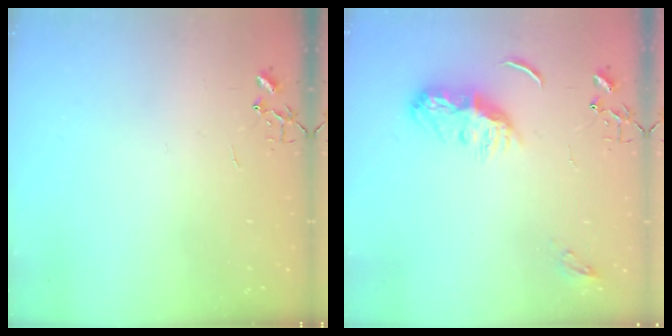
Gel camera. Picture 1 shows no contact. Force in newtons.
{"total": 8.6, "press": 8.6, "slide": 0.4}